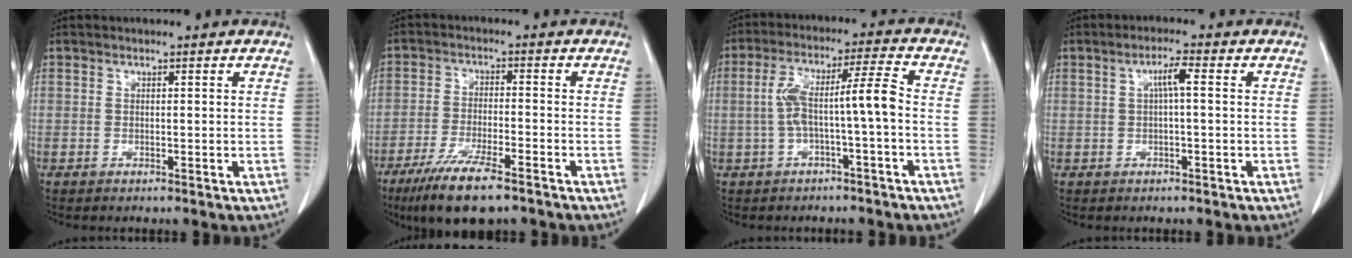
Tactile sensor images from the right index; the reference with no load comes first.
{"total": 10.4, "force": [-7.3, 1.7, 7.2], "torque": [-0.128, -0.023, -0.120]}
{"total": 8.1, "force": [-1.1, 0.3, 8.0], "torque": [-0.153, 0.036, -0.018]}
{"total": 2.9, "force": [0.5, 0.2, 2.9], "torque": [-0.054, 0.007, 0.010]}